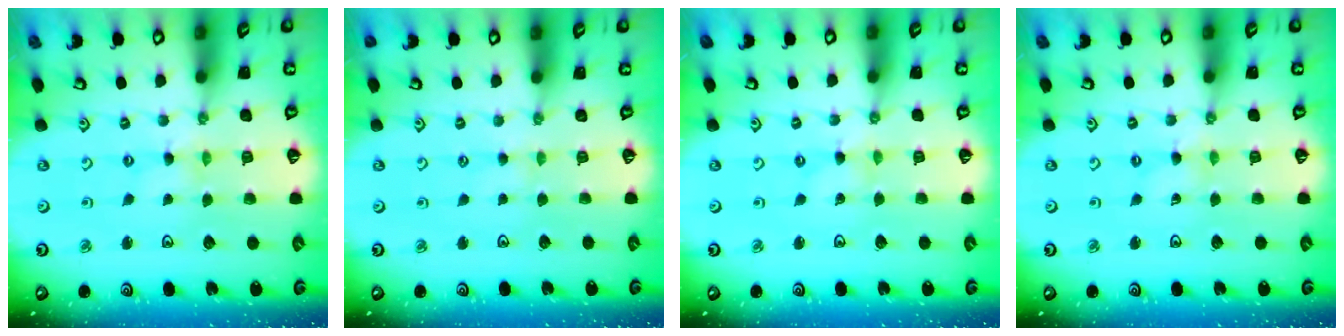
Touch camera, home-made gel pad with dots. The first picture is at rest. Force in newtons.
{"total": 0.0}
{"total": 0.0}
{"total": 0.0}